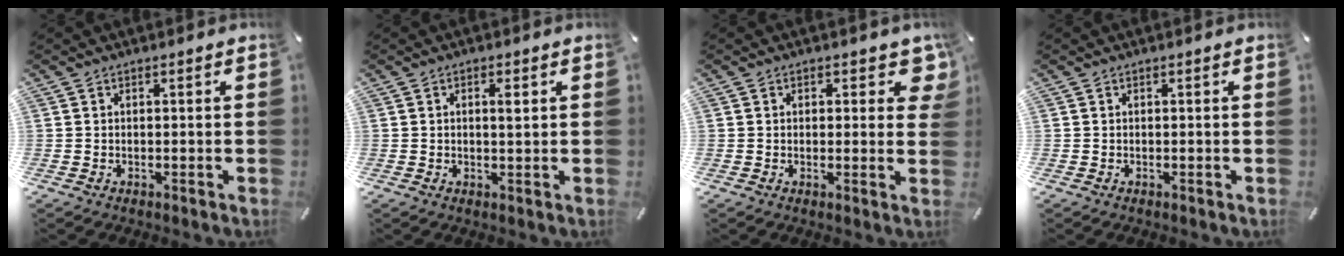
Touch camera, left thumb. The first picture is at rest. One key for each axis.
{"total": 2.1, "fx": 0.6, "fy": 0.8, "fz": 1.9, "tx": -0.031, "ty": 0.000, "tz": 0.006}
{"total": 4.8, "fx": 2.4, "fy": 2.7, "fz": 3.1, "tx": -0.019, "ty": -0.011, "tz": 0.034}
{"total": 0.0}